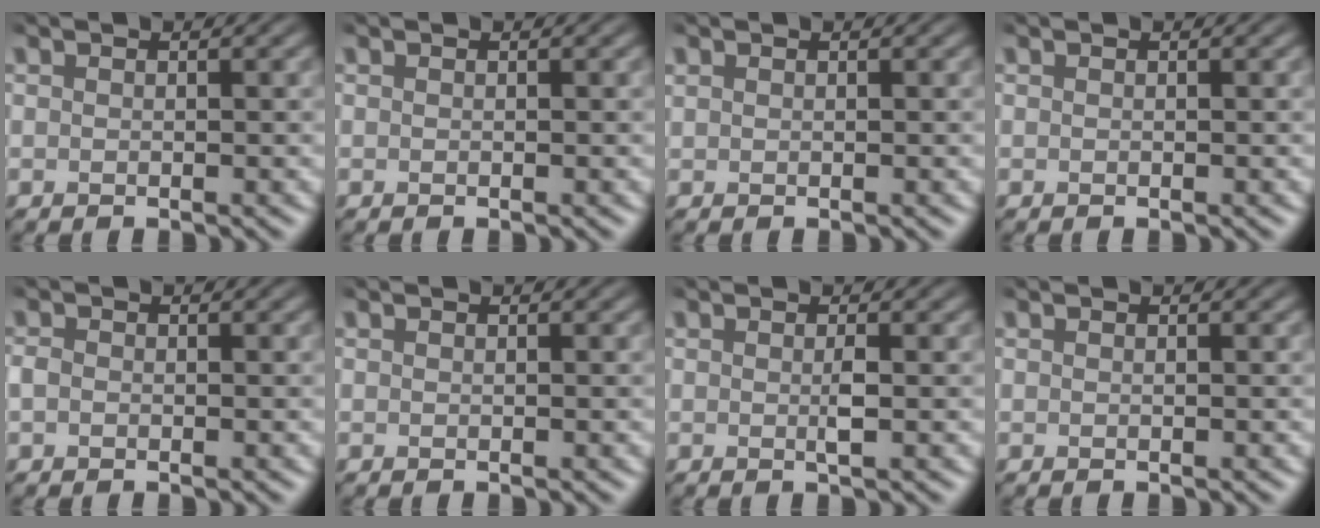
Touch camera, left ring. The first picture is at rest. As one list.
[{"total": 0.0}, {"total": 0.0}, {"total": 0.0}, {"total": 0.9, "force": [-0.3, 0.7, 0.4], "torque": [-0.010, -0.001, -0.008]}, {"total": 0.0}, {"total": 0.8, "force": [0.0, 0.0, 0.8], "torque": [-0.016, -0.001, -0.002]}, {"total": 0.0}]